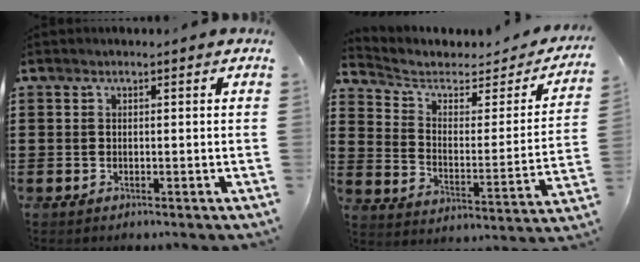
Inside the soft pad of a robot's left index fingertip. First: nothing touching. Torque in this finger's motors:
{"motor_torque": [1.10, -1.03, -0.01, 0.00]}